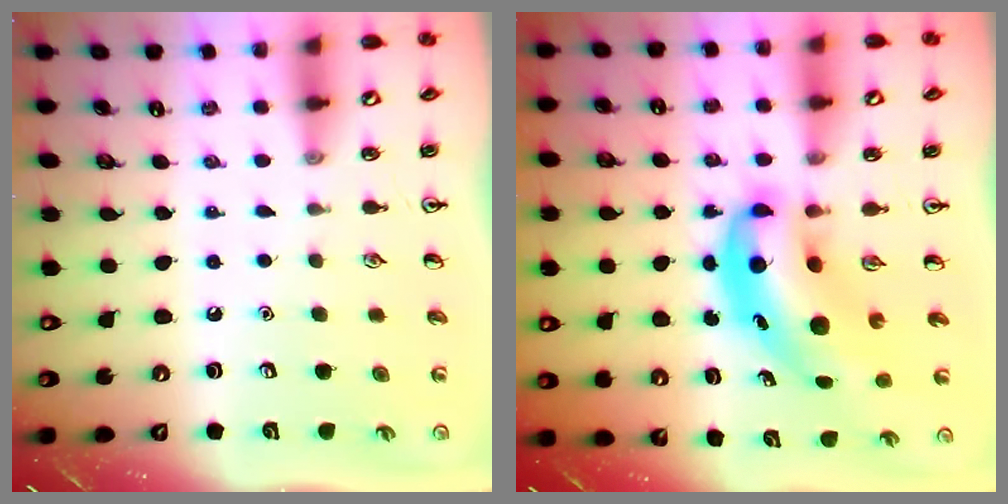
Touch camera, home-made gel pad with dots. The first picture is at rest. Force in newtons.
{"total": 9.5, "press": 9.0, "slide": 3.1}